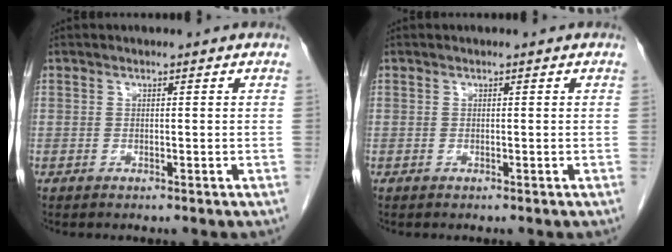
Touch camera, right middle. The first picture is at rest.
{"total": 0.0}